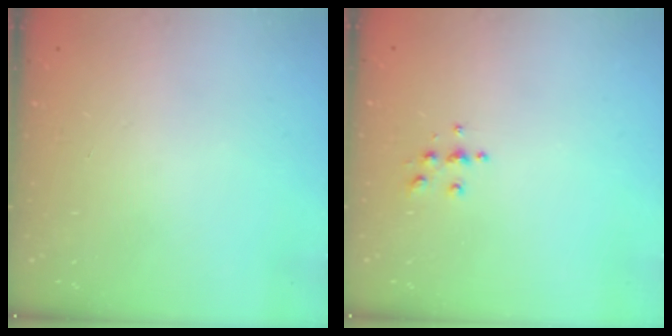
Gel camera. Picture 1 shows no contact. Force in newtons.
{"total": 4.9, "press": 4.9, "slide": 0.5}